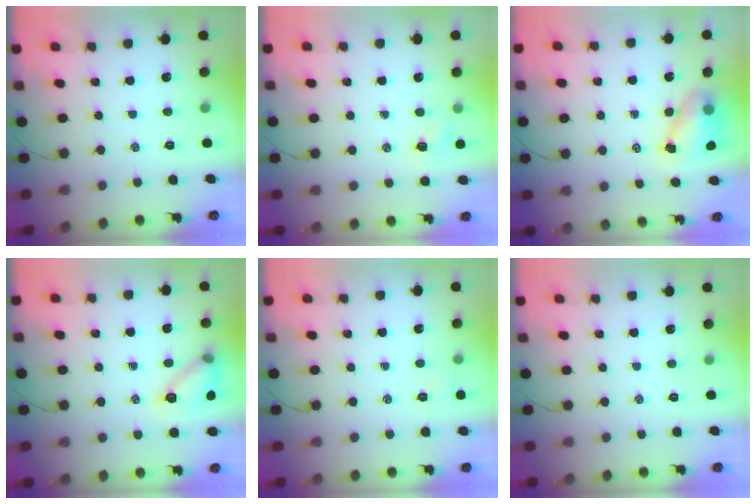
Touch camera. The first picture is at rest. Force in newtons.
{"total": 4.0, "press": 3.8, "slide": 1.1}
{"total": 6.8, "press": 6.7, "slide": 0.9}
{"total": 11.6, "press": 11.6, "slide": 0.3}
{"total": 3.5, "press": 3.4, "slide": 0.9}
{"total": 0.0}